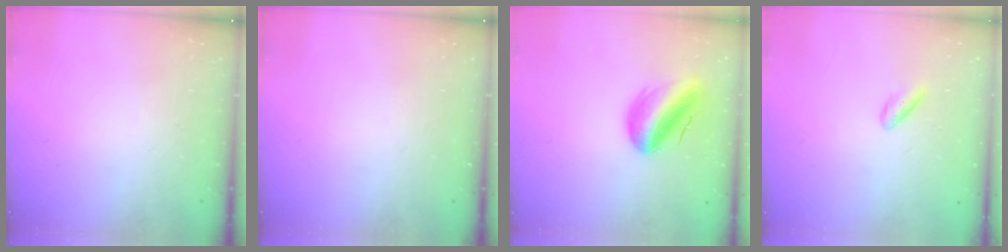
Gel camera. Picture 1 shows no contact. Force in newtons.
{"total": 0.0}
{"total": 12.4, "press": 11.9, "slide": 3.5}
{"total": 2.9, "press": 2.6, "slide": 1.2}